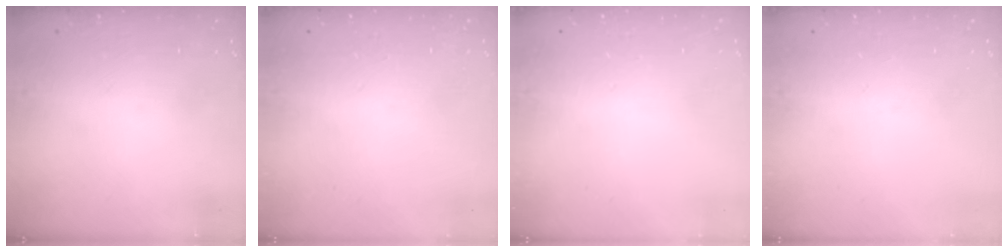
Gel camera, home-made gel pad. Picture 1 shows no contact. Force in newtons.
{"total": 2.6, "press": 2.6, "slide": 0.2}
{"total": 2.6, "press": 2.6, "slide": 0.2}
{"total": 0.0}